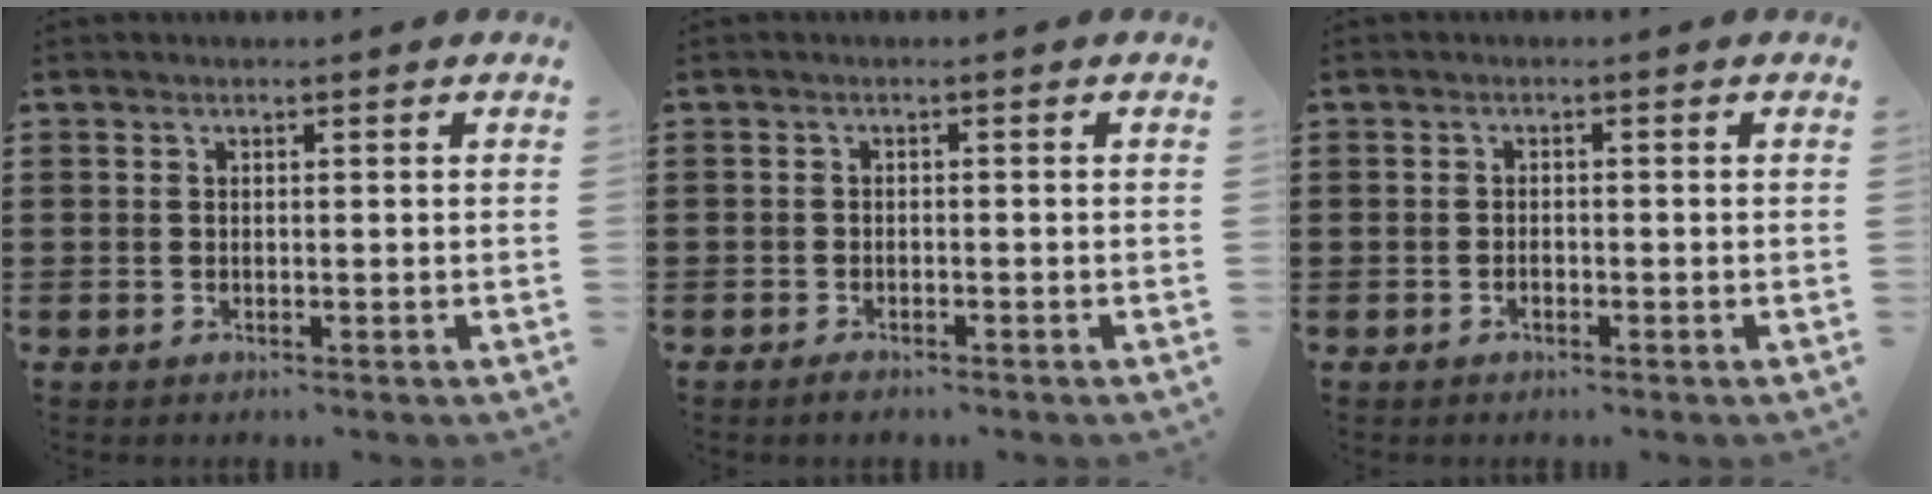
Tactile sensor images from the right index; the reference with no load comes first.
{"total": 1.0, "force": [-0.9, 0.3, 0.2], "torque": [-0.006, -0.001, -0.019]}
{"total": 0.9, "force": [-0.6, 0.4, 0.6], "torque": [-0.014, -0.004, -0.010]}